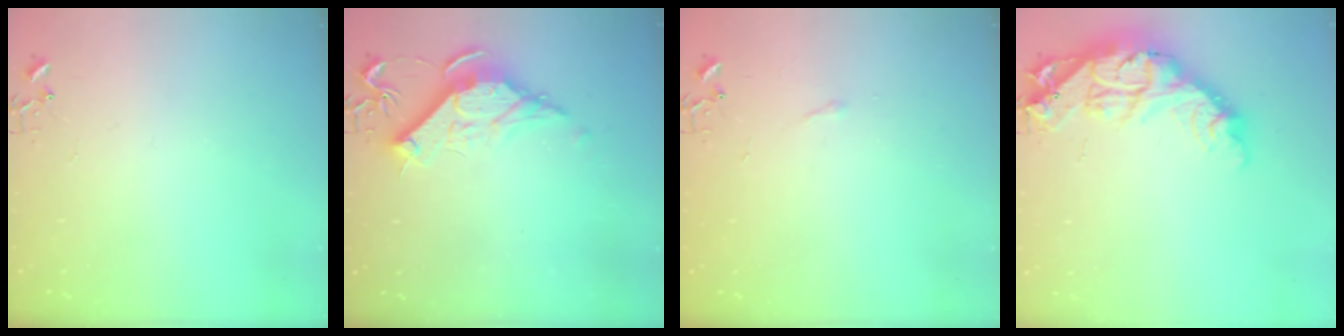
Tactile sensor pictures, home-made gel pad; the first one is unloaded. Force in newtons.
{"total": 10.8, "press": 10.8, "slide": 0.3}
{"total": 2.9, "press": 2.9, "slide": 0.5}
{"total": 21.4, "press": 21.3, "slide": 2.0}